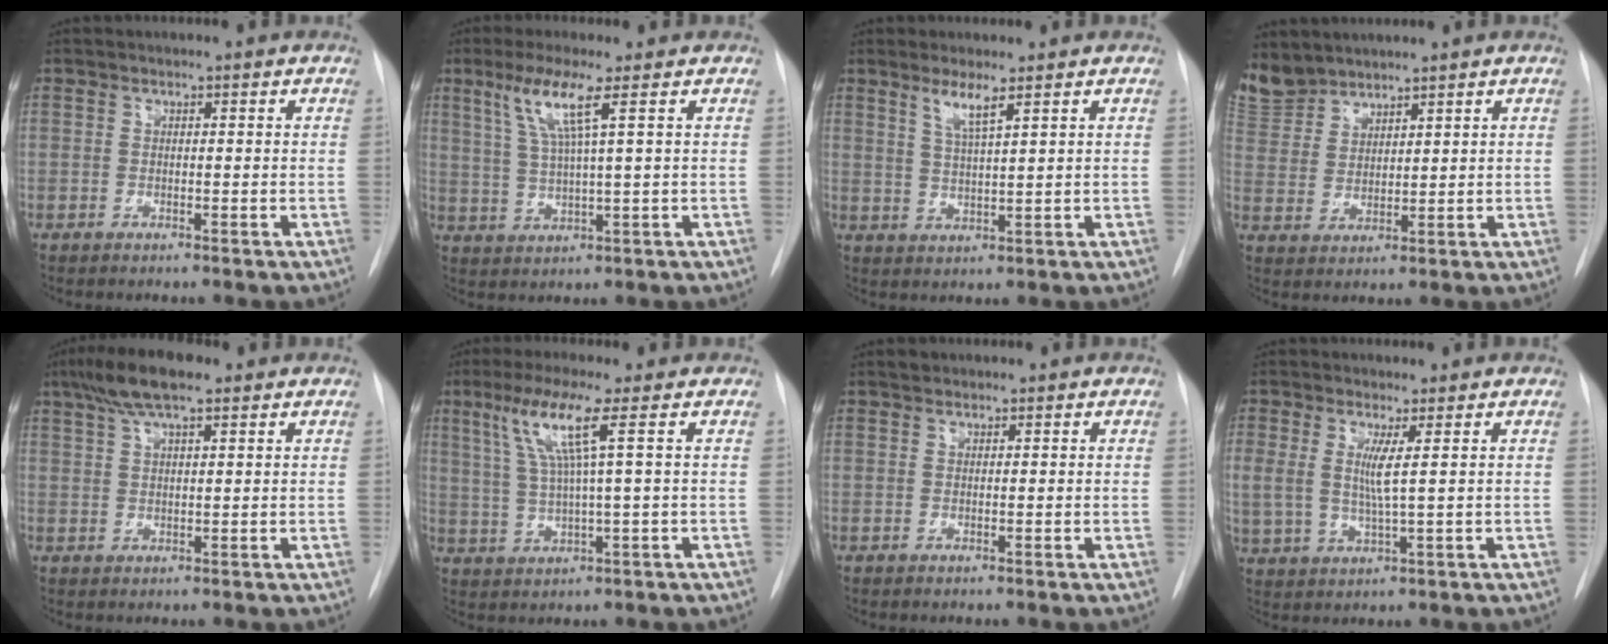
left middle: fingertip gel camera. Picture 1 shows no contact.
{"total": 6.8, "force": [3.1, -0.7, 6.0], "torque": [-0.126, 0.001, 0.066]}
{"total": 3.7, "force": [2.3, -0.3, 2.9], "torque": [-0.061, -0.010, 0.047]}
{"total": 7.3, "force": [6.8, 2.4, 0.4], "torque": [-0.014, 0.002, 0.150]}
{"total": 7.5, "force": [5.0, 1.5, 5.4], "torque": [-0.109, 0.020, 0.089]}
{"total": 7.9, "force": [3.1, -1.2, 7.1], "torque": [-0.151, 0.007, 0.065]}
{"total": 0.8, "force": [0.7, 0.3, 0.1], "torque": [-0.007, 0.005, 0.013]}
{"total": 5.0, "force": [1.3, 0.7, 4.7], "torque": [-0.114, -0.003, 0.031]}